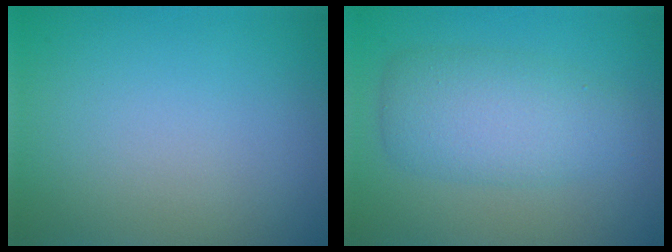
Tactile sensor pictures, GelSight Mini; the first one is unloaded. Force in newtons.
{"total": 5.2, "press": 5.2, "slide": 0.0}